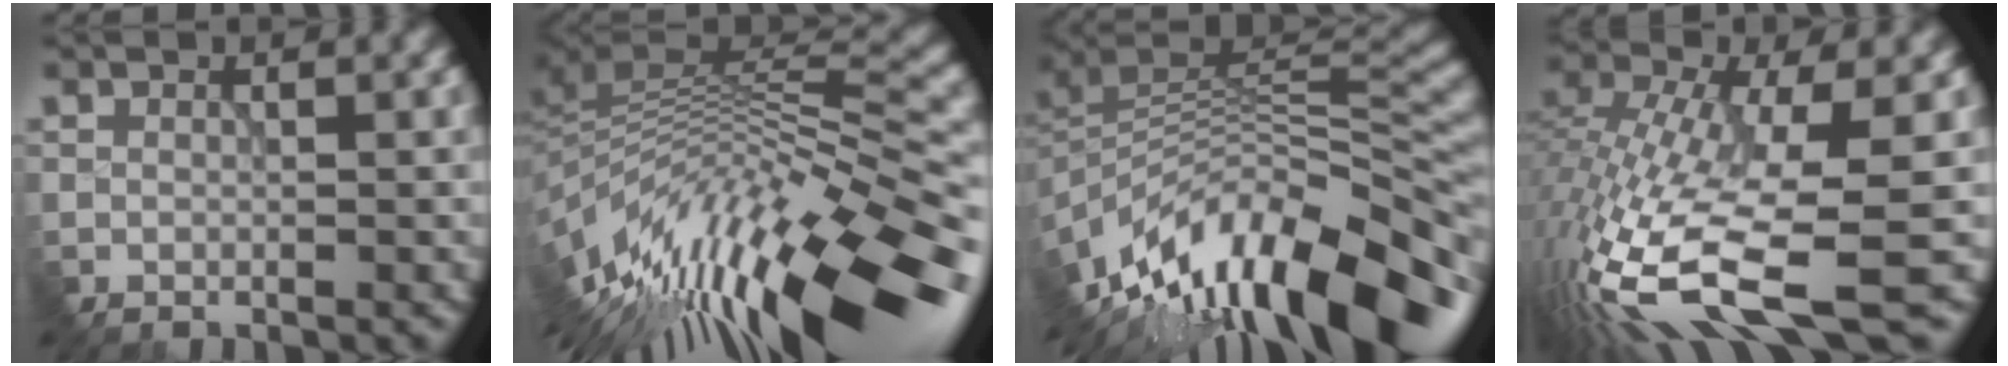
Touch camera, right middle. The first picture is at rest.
{"total": 13.1, "force": [-4.1, 5.2, 11.4], "torque": [-0.212, 0.018, -0.054]}
{"total": 13.9, "force": [-7.3, 6.1, 10.2], "torque": [-0.184, 0.019, -0.126]}
{"total": 13.3, "force": [-4.9, 4.0, 11.7], "torque": [-0.262, -0.013, -0.082]}